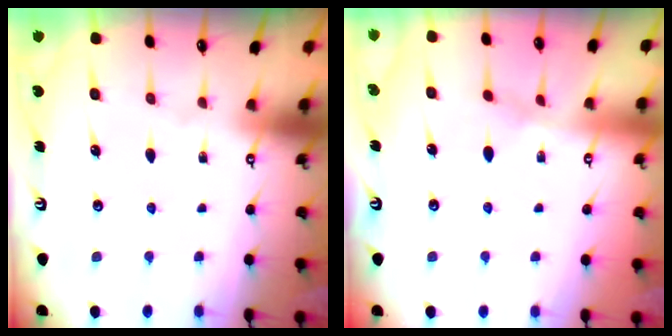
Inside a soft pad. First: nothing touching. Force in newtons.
{"total": 5.2, "press": 5.1, "slide": 0.8}